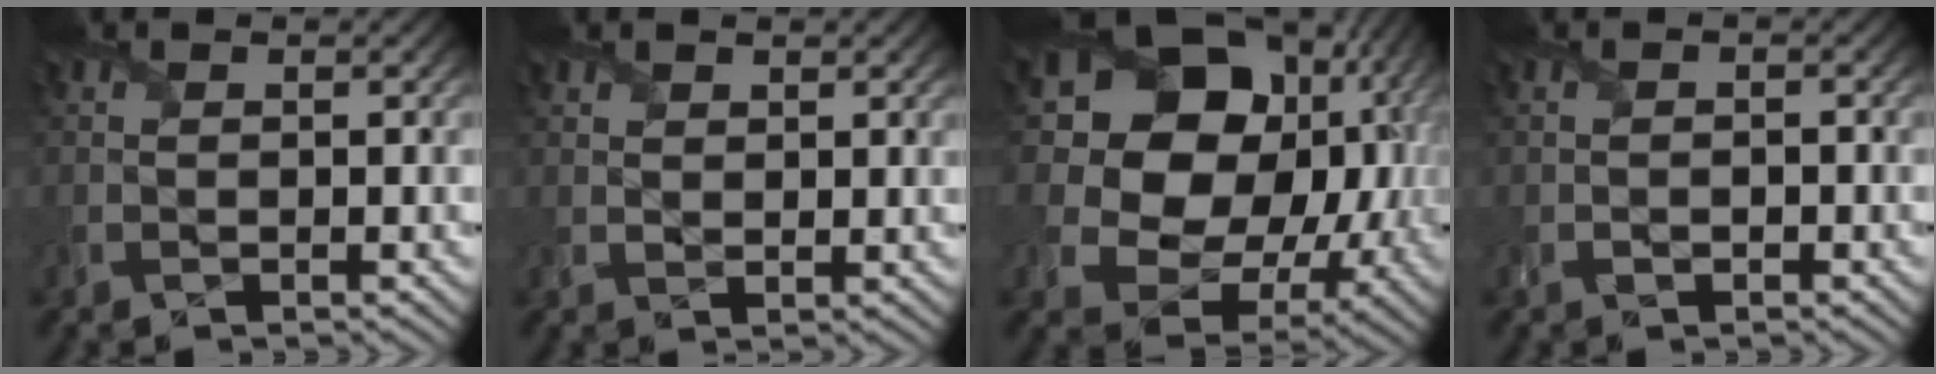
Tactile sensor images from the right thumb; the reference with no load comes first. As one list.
[{"total": 1.6, "force": [1.3, 1.0, 0.4], "torque": [-0.011, -0.002, 0.028]}, {"total": 20.2, "force": [5.3, 16.3, 10.7], "torque": [-0.241, 0.020, 0.103]}, {"total": 0.7, "force": [-0.6, 0.3, 0.3], "torque": [-0.002, 0.002, -0.011]}]